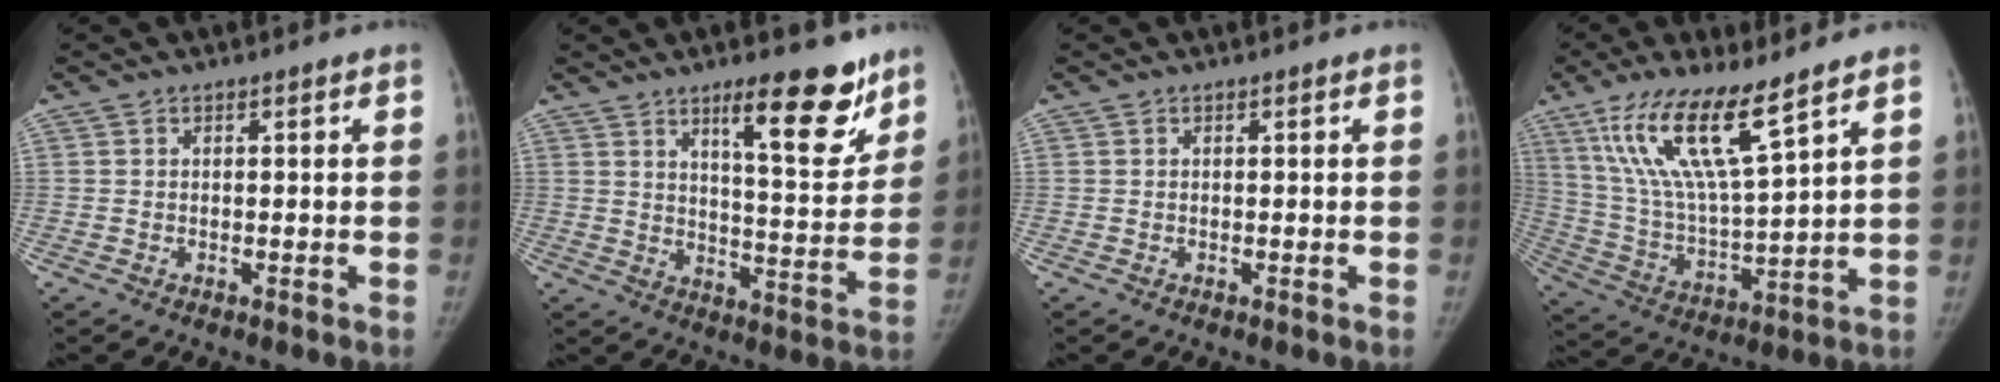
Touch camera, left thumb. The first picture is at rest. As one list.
[{"total": 14.3, "force": [9.3, 3.9, 10.2], "torque": [-0.108, -0.066, 0.142]}, {"total": 0.0}, {"total": 17.2, "force": [10.4, 3.3, 13.3], "torque": [-0.254, -0.052, 0.209]}]